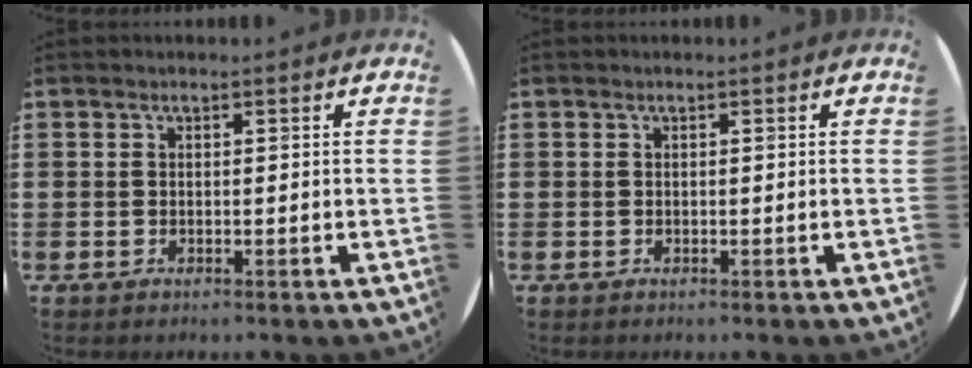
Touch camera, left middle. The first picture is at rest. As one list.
[{"total": 0.0}]